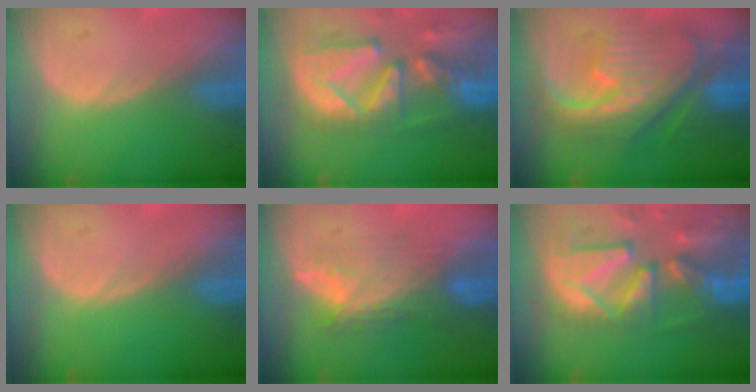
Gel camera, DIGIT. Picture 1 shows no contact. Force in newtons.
{"total": 13.0, "press": 11.3, "slide": 6.5}
{"total": 12.3, "press": 12.2, "slide": 1.4}
{"total": 0.0}
{"total": 7.3, "press": 7.1, "slide": 1.7}
{"total": 13.3, "press": 11.4, "slide": 6.7}